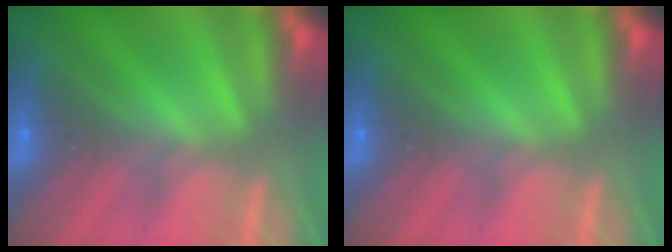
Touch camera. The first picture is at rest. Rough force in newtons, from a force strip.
{"total": 0.0}